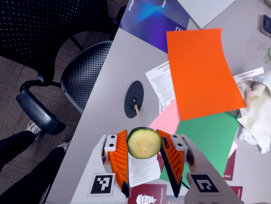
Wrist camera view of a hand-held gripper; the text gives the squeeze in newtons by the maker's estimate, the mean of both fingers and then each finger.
{"total": 11.7, "left": 12.1, "right": 11.4}